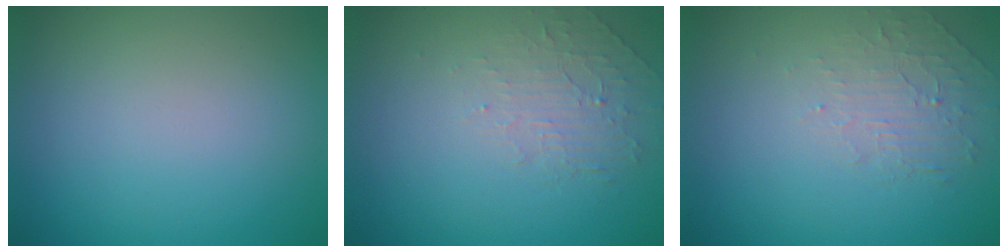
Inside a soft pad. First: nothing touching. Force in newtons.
{"total": 1.9, "press": 0.6, "slide": 1.8}
{"total": 1.9, "press": 0.6, "slide": 1.8}